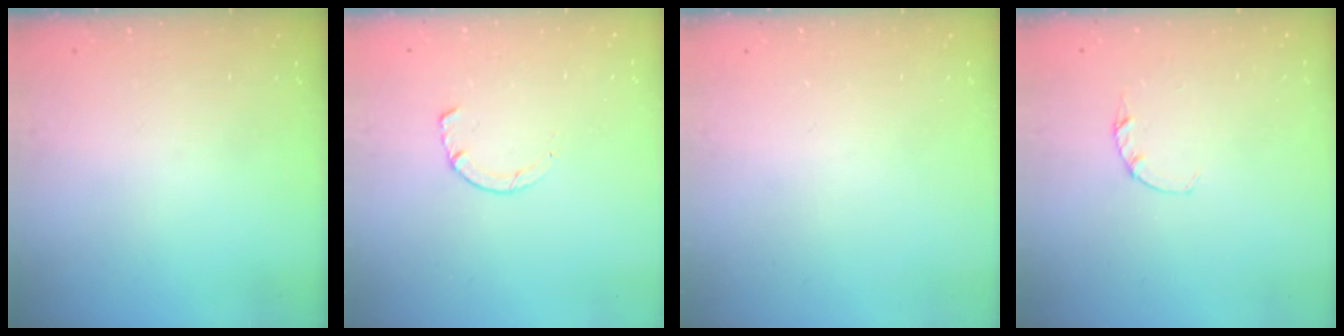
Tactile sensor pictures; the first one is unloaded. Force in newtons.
{"total": 1.8, "press": 1.7, "slide": 0.3}
{"total": 0.0}
{"total": 1.2, "press": 1.1, "slide": 0.3}